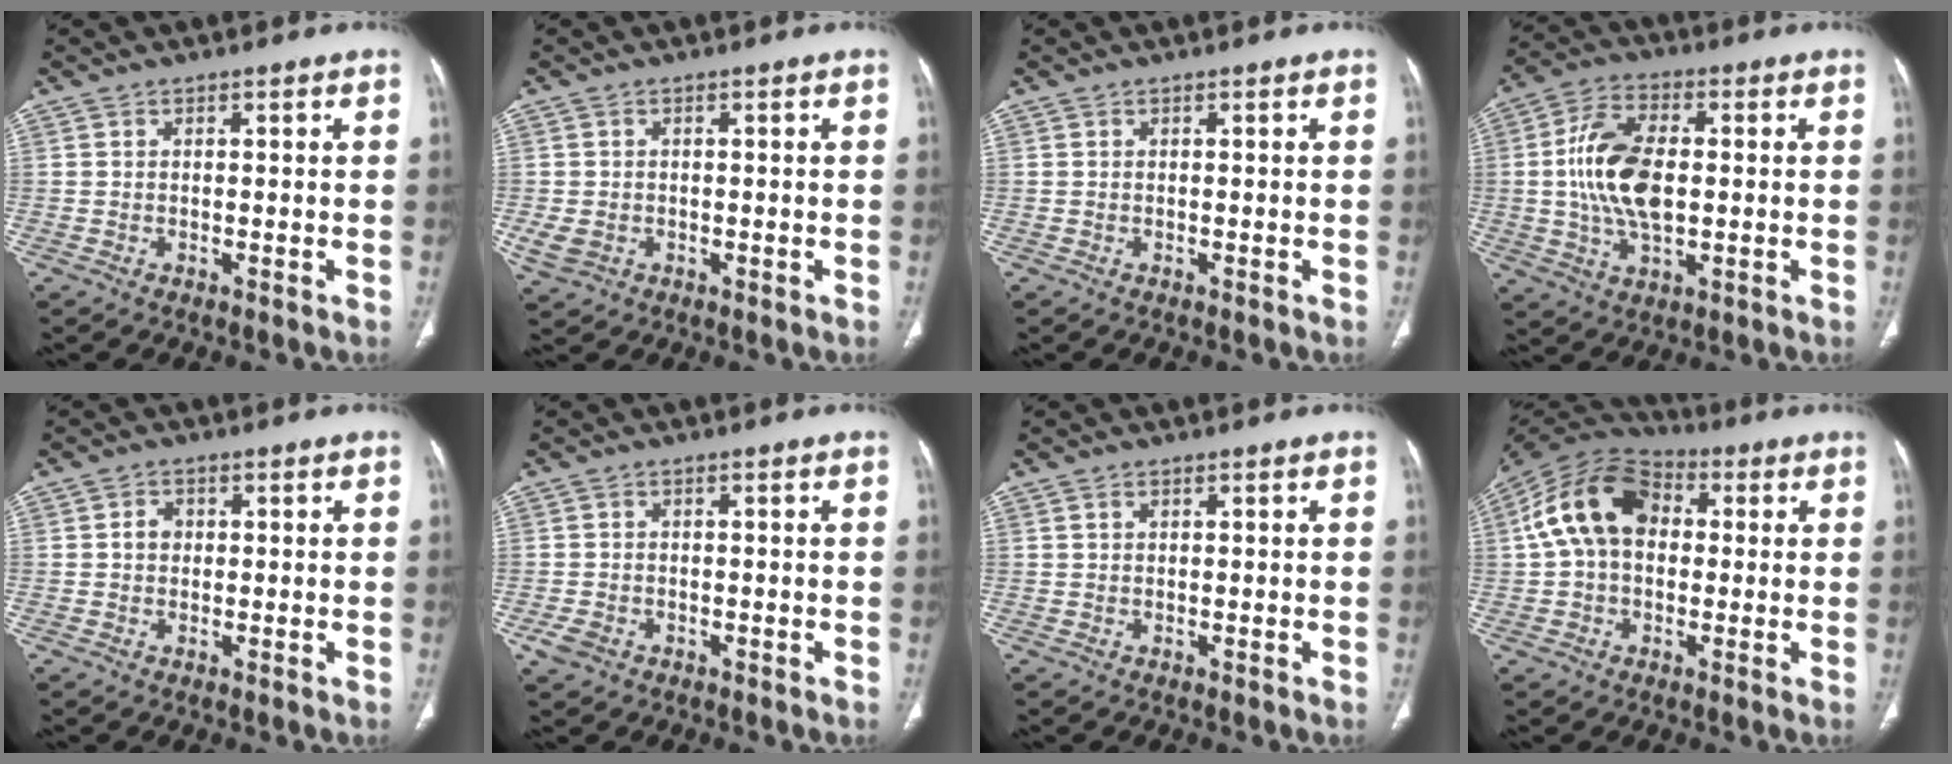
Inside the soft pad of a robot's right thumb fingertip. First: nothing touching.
{"total": 3.5, "force": [-0.7, 2.8, 1.9], "torque": [-0.044, 0.000, -0.004]}
{"total": 0.0}
{"total": 13.9, "force": [0.3, 7.7, 11.6], "torque": [-0.224, 0.012, 0.004]}
{"total": 2.2, "force": [0.2, 1.9, 1.1], "torque": [-0.009, 0.007, 0.002]}
{"total": 3.0, "force": [-1.3, 2.2, 1.5], "torque": [-0.031, 0.002, -0.019]}
{"total": 0.7, "force": [0.3, 0.5, 0.4], "torque": [-0.008, 0.002, 0.006]}
{"total": 14.9, "force": [1.9, 10.5, 10.5], "torque": [-0.183, 0.037, 0.020]}